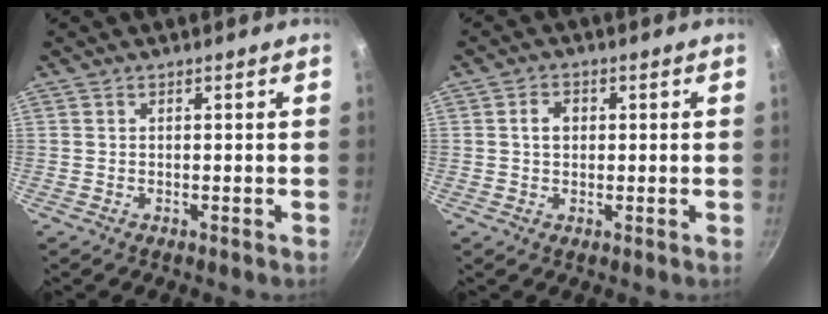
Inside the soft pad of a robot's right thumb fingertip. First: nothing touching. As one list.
[{"total": 3.1, "force": [0.4, 2.5, 1.9], "torque": [-0.019, 0.006, 0.005]}]